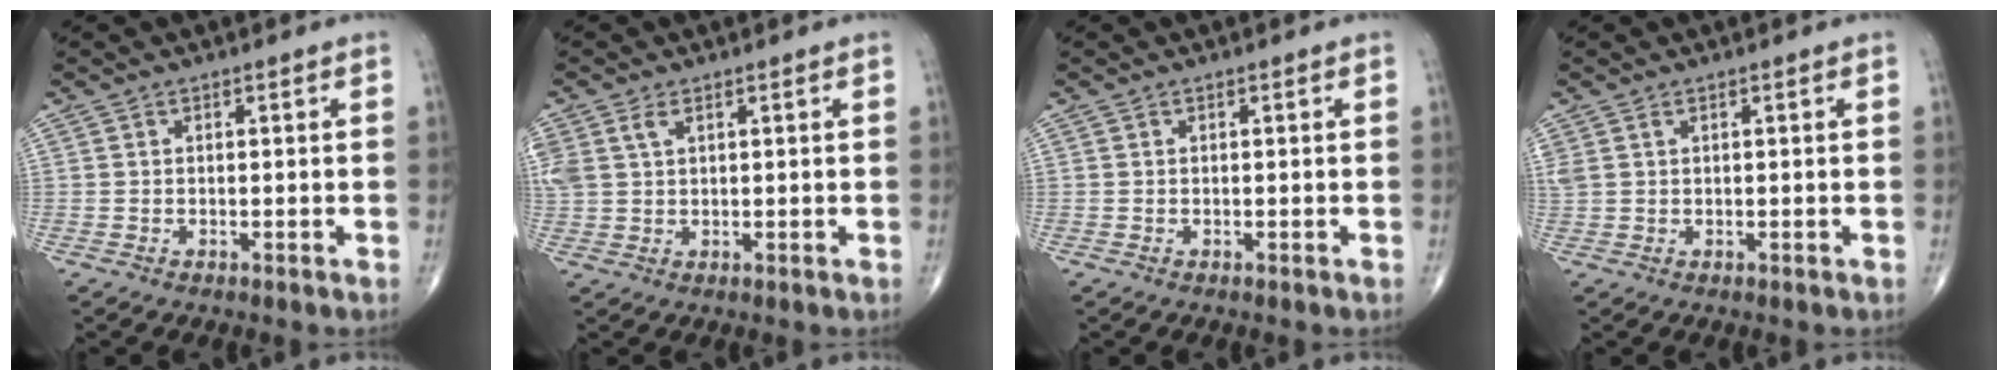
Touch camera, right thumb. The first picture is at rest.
{"total": 5.2, "force": [2.2, 3.1, 3.5], "torque": [-0.095, 0.012, 0.054]}
{"total": 0.0}
{"total": 1.7, "force": [0.9, 1.0, 1.1], "torque": [-0.037, 0.016, 0.028]}